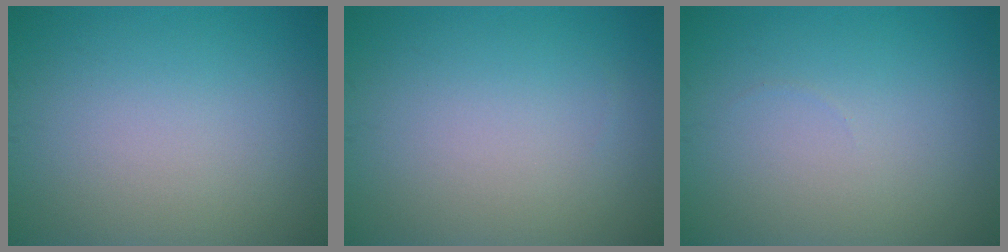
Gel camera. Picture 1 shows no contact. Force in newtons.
{"total": 0.0}
{"total": 0.0}